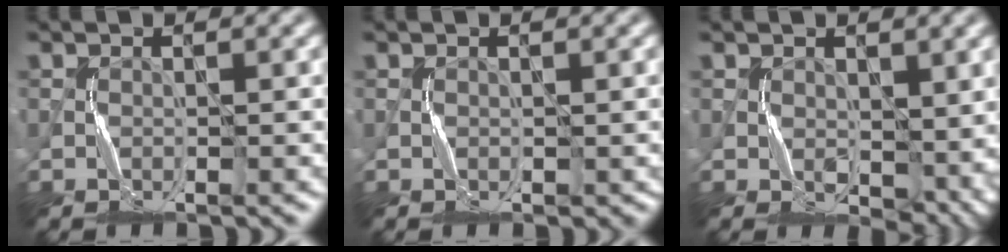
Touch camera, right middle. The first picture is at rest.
{"total": 0.7, "force": [-0.1, 0.6, 0.4], "torque": [-0.004, -0.001, 0.000]}
{"total": 4.2, "force": [0.6, 2.8, 3.1], "torque": [-0.051, -0.012, 0.017]}